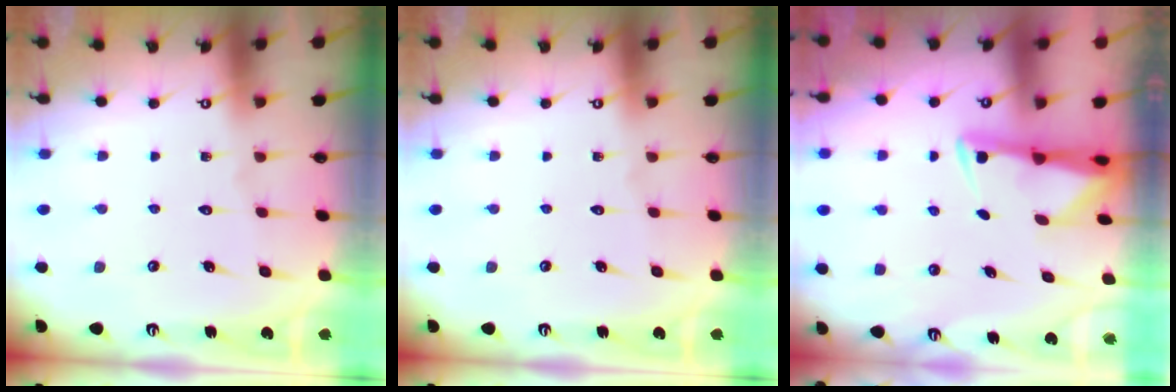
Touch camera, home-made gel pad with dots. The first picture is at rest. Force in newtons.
{"total": 0.0}
{"total": 3.0, "press": 2.9, "slide": 0.6}